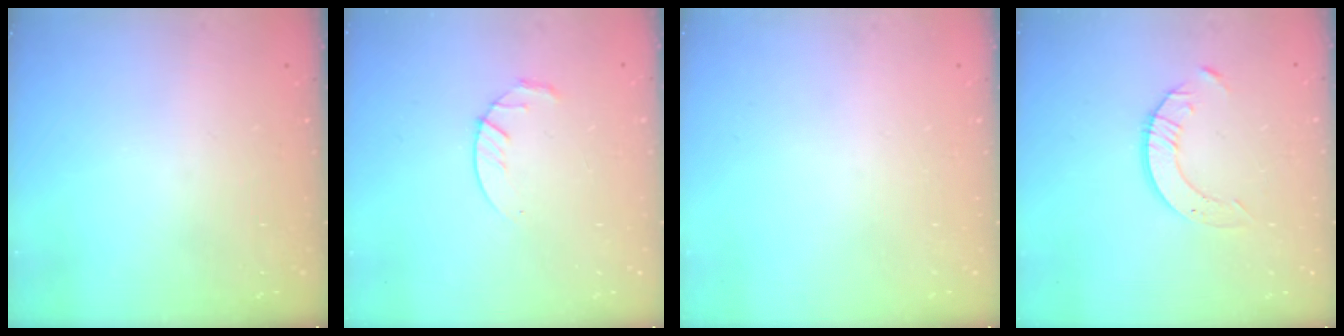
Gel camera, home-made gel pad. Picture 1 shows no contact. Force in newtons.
{"total": 4.3, "press": 4.2, "slide": 0.6}
{"total": 0.0}
{"total": 4.2, "press": 4.2, "slide": 0.5}